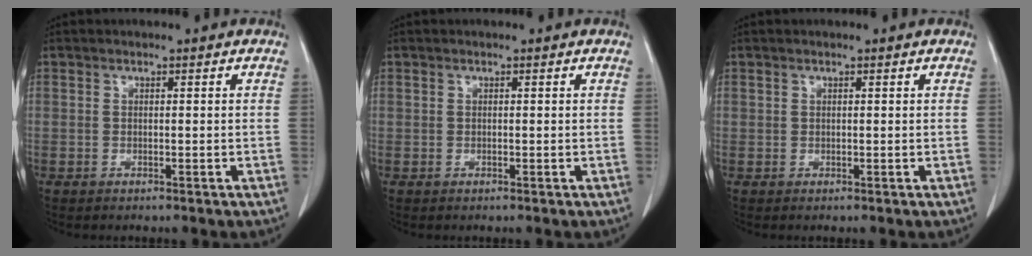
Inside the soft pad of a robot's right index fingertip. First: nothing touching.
{"total": 0.0}
{"total": 0.0}